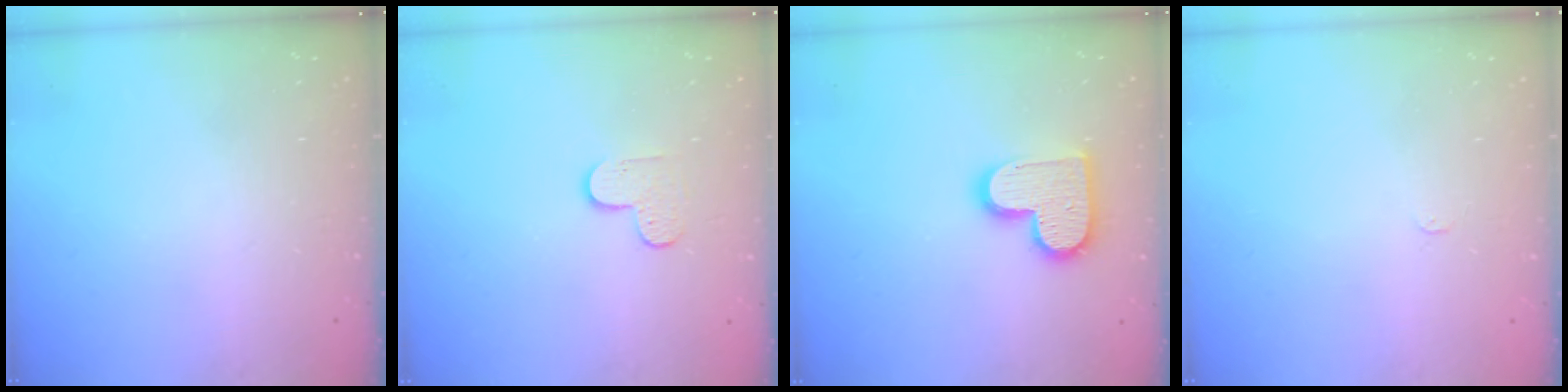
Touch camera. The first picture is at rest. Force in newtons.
{"total": 4.7, "press": 4.7, "slide": 0.5}
{"total": 14.2, "press": 14.2, "slide": 1.1}
{"total": 2.4, "press": 2.4, "slide": 0.3}